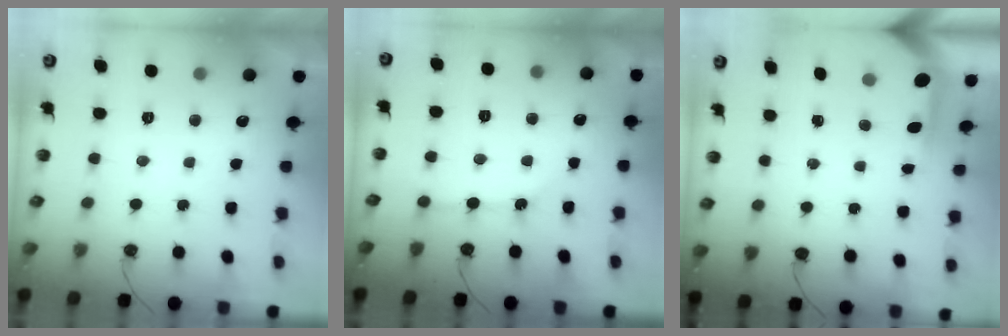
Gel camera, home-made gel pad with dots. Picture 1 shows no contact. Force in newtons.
{"total": 2.2, "press": 2.2, "slide": 0.3}
{"total": 3.8, "press": 3.8, "slide": 0.3}